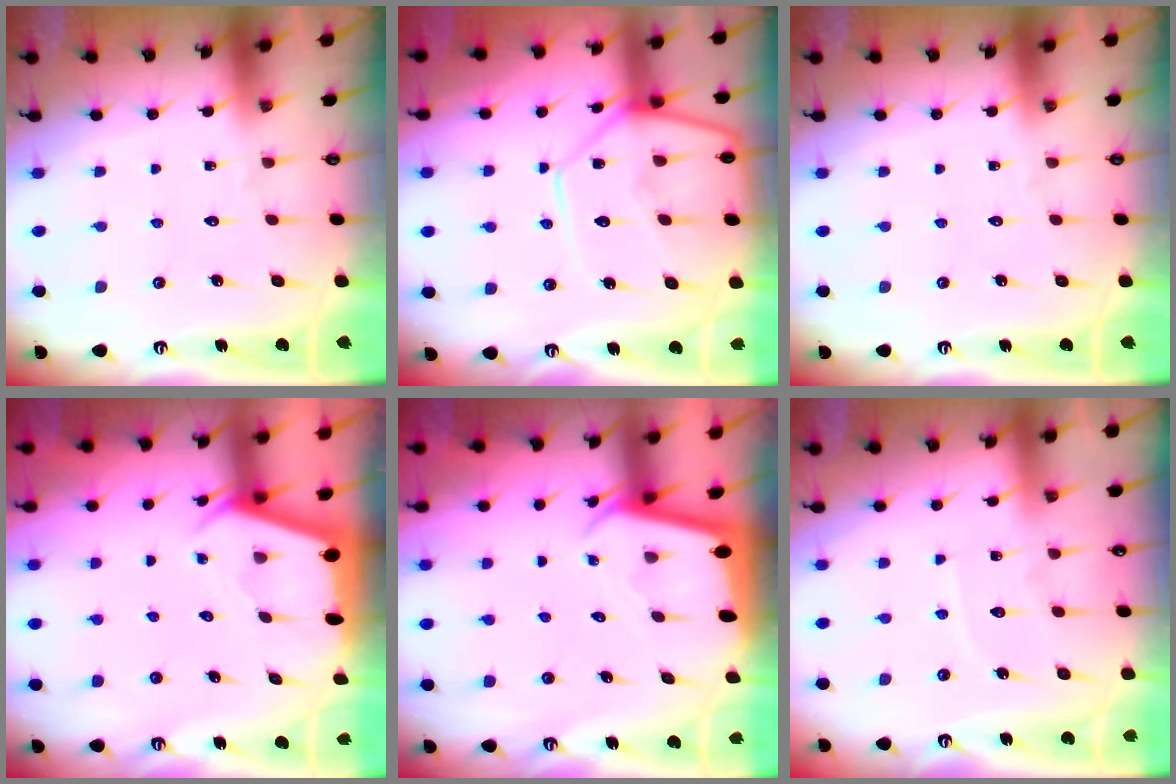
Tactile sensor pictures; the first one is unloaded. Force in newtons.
{"total": 12.8, "press": 12.7, "slide": 1.1}
{"total": 0.0}
{"total": 2.4, "press": 2.4, "slide": 0.3}
{"total": 2.1, "press": 2.1, "slide": 0.1}
{"total": 5.3, "press": 5.3, "slide": 0.5}